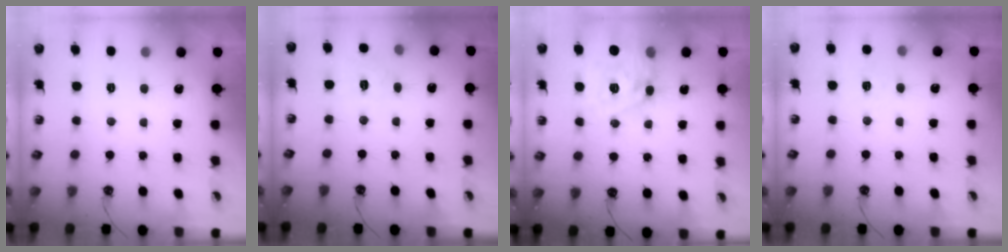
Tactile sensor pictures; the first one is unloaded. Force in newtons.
{"total": 5.8, "press": 5.8, "slide": 0.5}
{"total": 14.0, "press": 13.9, "slide": 1.3}
{"total": 4.3, "press": 4.3, "slide": 0.4}